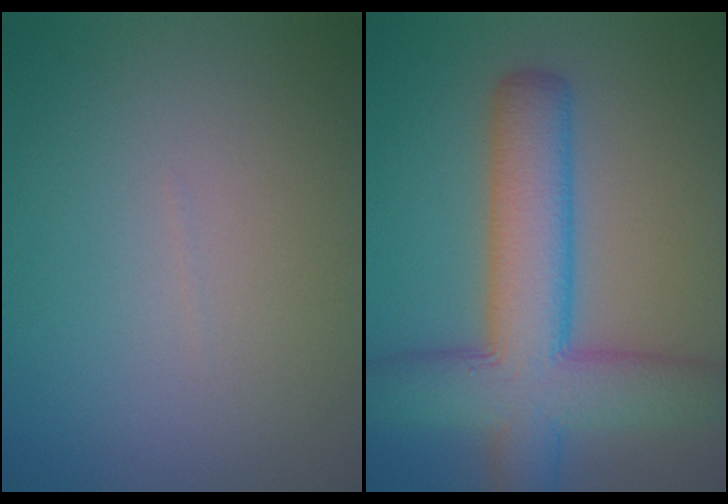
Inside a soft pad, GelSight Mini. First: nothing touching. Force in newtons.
{"total": 9.2, "press": 9.2, "slide": 0.2}